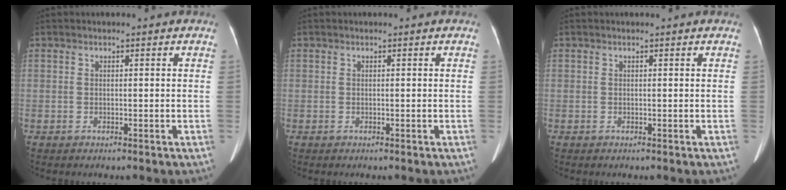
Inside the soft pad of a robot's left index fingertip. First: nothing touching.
{"total": 0.0}
{"total": 0.0}